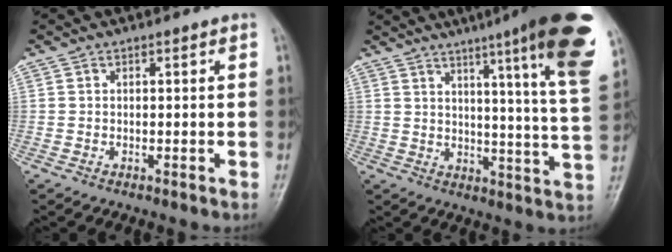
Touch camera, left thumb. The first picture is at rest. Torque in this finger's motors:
{"motor_torque": [1.17, 0.18, 1.44, -1.35, 0.31]}